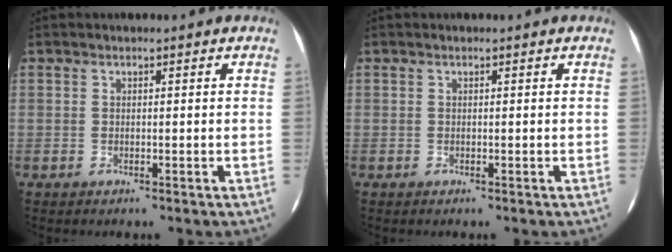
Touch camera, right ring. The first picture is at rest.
{"total": 0.0}